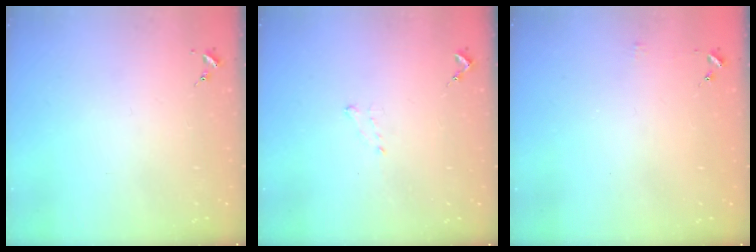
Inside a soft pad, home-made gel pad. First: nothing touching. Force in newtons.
{"total": 4.5, "press": 4.5, "slide": 0.5}
{"total": 3.3, "press": 3.2, "slide": 0.4}